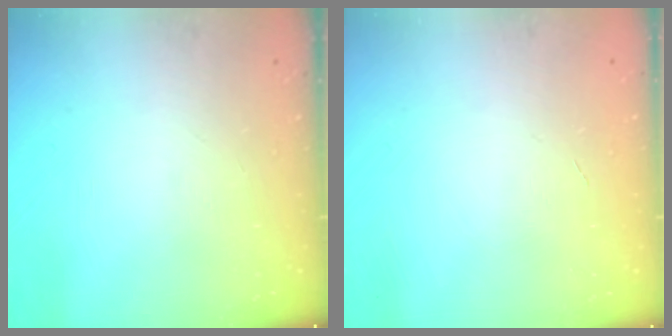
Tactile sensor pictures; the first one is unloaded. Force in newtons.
{"total": 0.0}